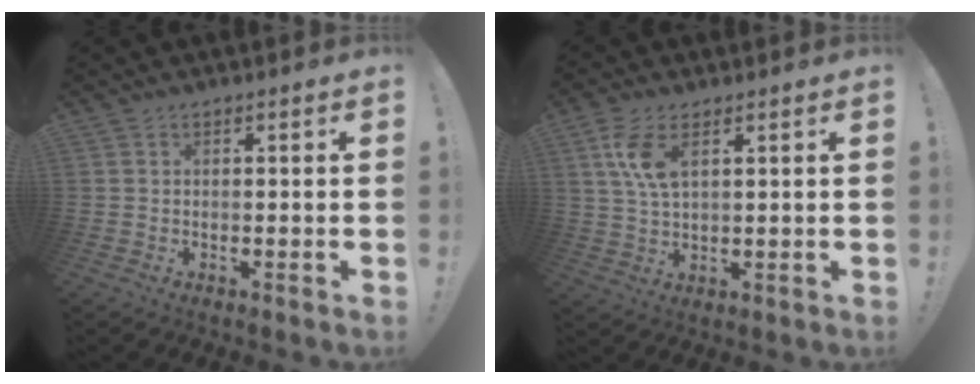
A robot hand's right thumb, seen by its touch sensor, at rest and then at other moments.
{"total": 8.2, "force": [3.5, 3.7, 6.4], "torque": [-0.133, -0.009, 0.062]}